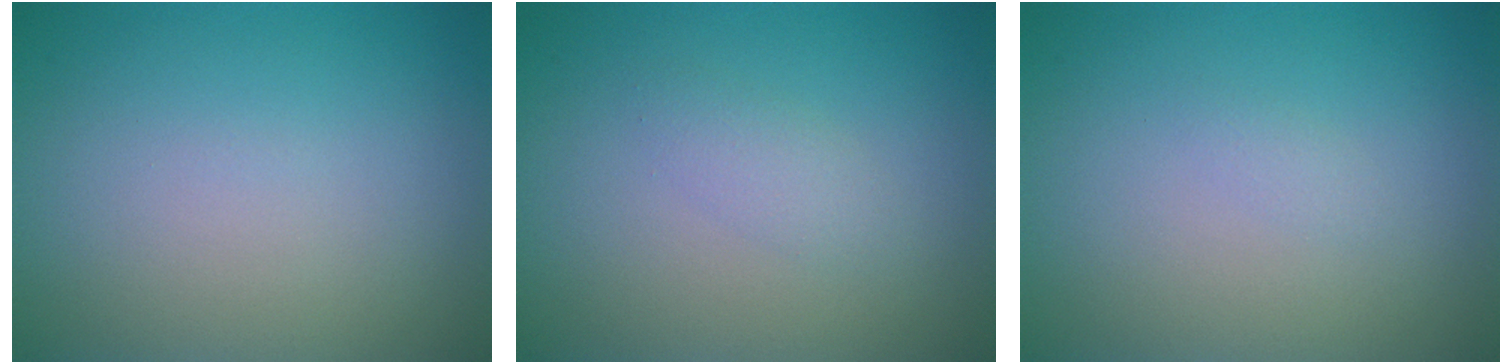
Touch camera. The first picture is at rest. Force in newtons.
{"total": 1.4, "press": 1.3, "slide": 0.1}
{"total": 0.5, "press": 0.5, "slide": 0.1}